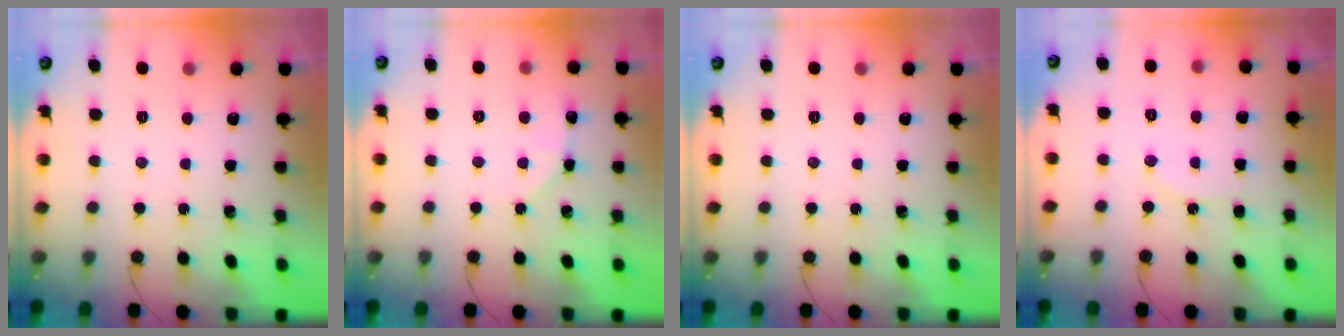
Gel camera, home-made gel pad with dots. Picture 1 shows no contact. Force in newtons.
{"total": 3.9, "press": 3.9, "slide": 0.4}
{"total": 0.0}
{"total": 7.8, "press": 7.7, "slide": 0.7}